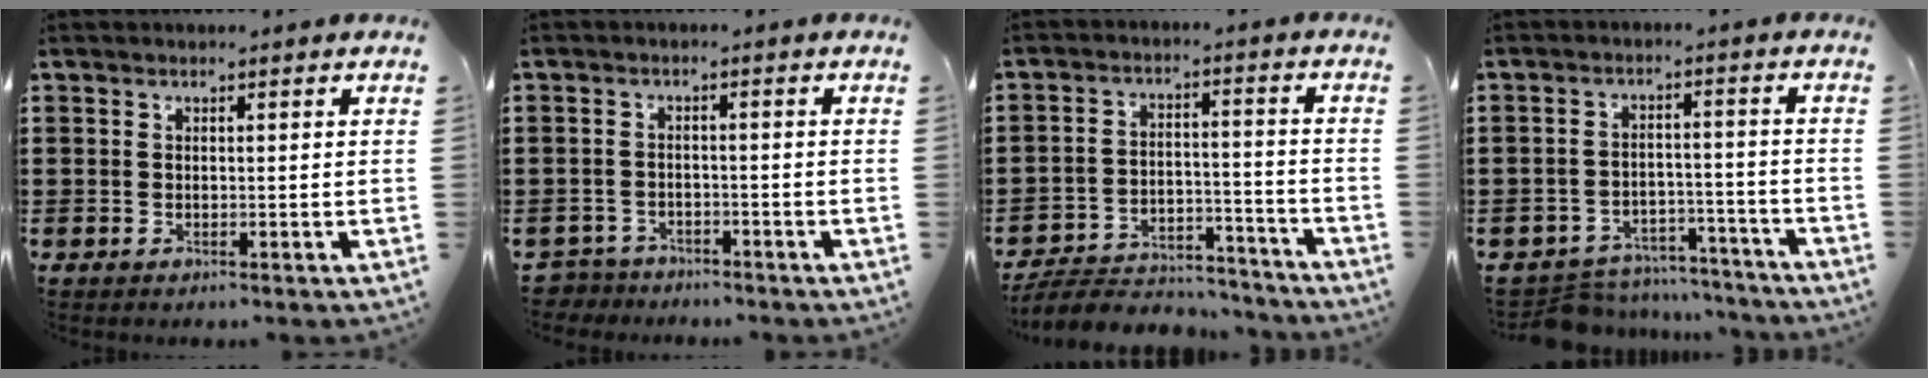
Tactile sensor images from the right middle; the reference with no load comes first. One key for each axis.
{"total": 2.8, "fx": -2.7, "fy": 0.7, "fz": -0.2, "tx": -0.012, "ty": -0.003, "tz": -0.063}
{"total": 6.1, "fx": -5.8, "fy": 1.4, "fz": 1.0, "tx": -0.026, "ty": 0.013, "tz": -0.120}
{"total": 6.1, "fx": -6.0, "fy": 1.1, "fz": 0.5, "tx": -0.011, "ty": 0.017, "tz": -0.121}